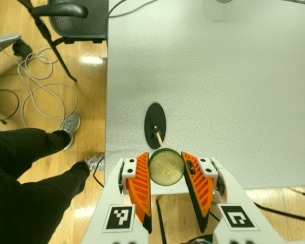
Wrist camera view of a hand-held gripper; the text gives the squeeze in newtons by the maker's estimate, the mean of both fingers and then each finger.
{"total": 9.3, "left": 9.3, "right": 9.3}